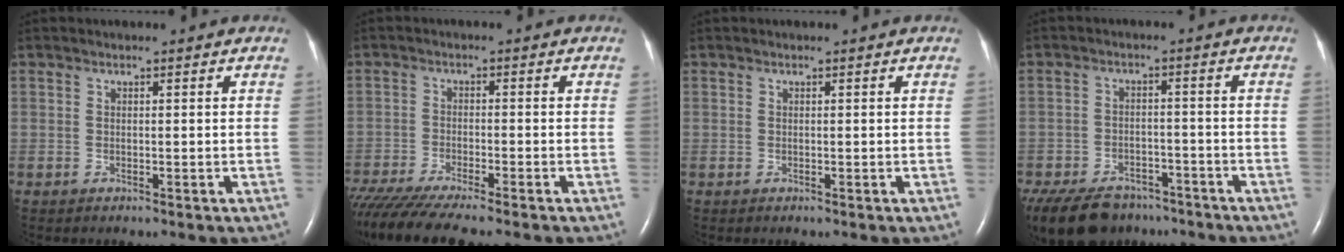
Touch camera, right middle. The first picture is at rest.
{"total": 10.6, "force": [-9.1, 0.0, 5.4], "torque": [-0.082, -0.030, -0.150]}
{"total": 0.0}
{"total": 16.9, "force": [-12.6, 9.0, 6.8], "torque": [-0.193, -0.021, -0.182]}